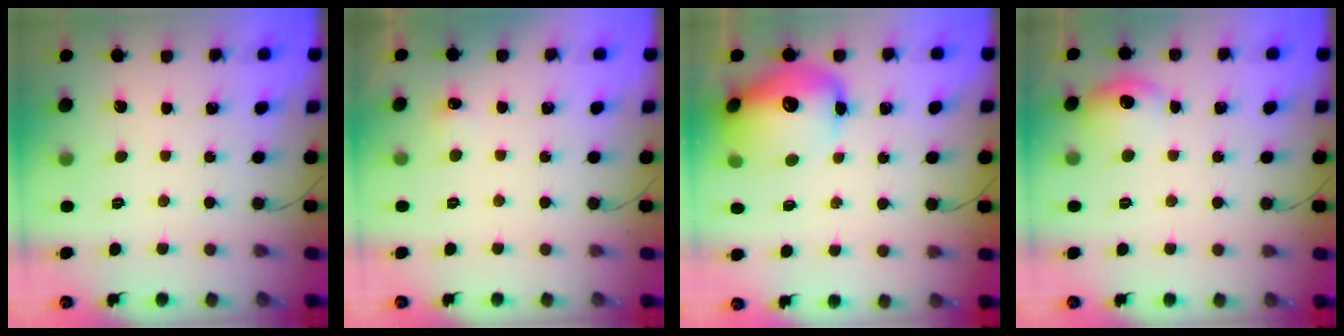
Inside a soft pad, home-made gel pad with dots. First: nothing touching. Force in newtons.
{"total": 3.6, "press": 3.4, "slide": 1.0}
{"total": 16.9, "press": 16.3, "slide": 4.3}
{"total": 10.9, "press": 7.6, "slide": 7.8}